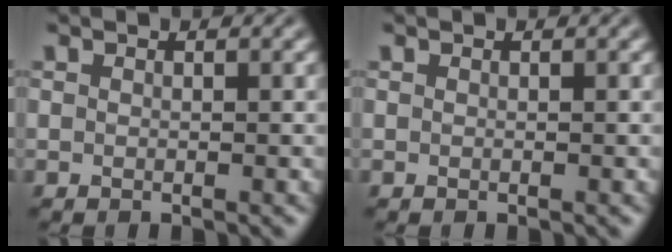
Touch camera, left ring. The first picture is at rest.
{"total": 0.0}